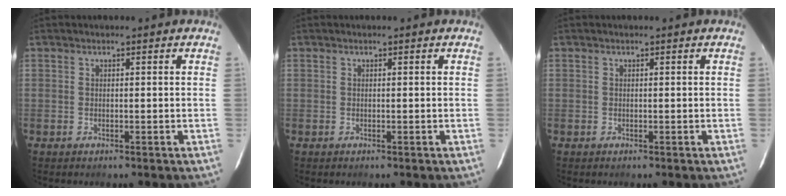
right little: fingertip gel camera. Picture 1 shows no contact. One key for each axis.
{"total": 0.0}
{"total": 0.0}